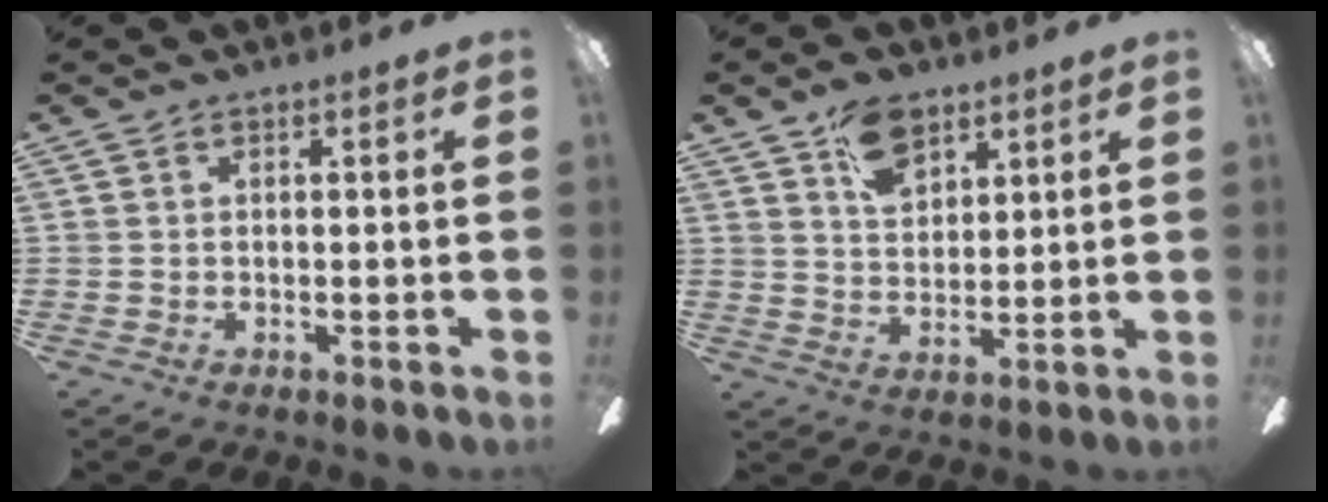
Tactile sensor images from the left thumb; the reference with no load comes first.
{"total": 9.4, "force": [6.0, 5.7, 4.5], "torque": [-0.066, -0.017, 0.109]}